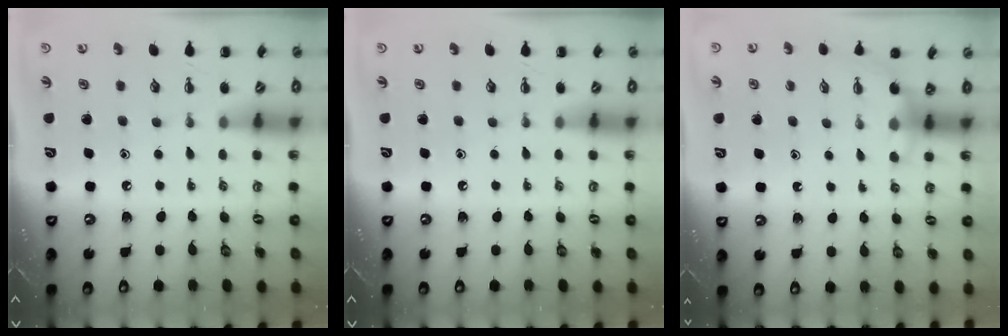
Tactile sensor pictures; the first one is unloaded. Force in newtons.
{"total": 0.0}
{"total": 3.2, "press": 3.1, "slide": 0.8}